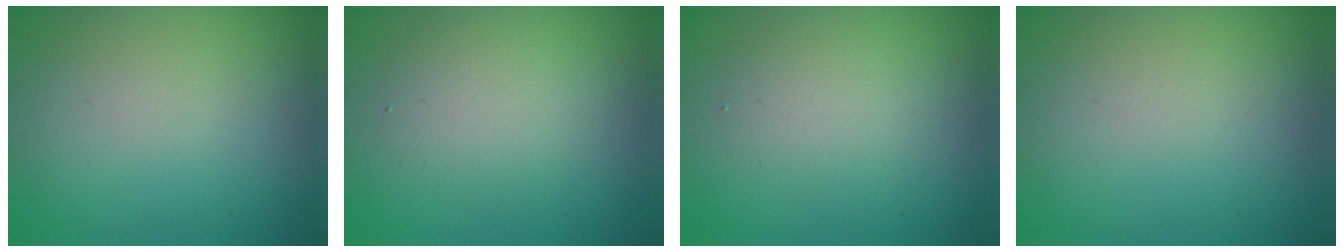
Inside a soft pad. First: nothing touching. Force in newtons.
{"total": 2.9, "press": 2.9, "slide": 0.2}
{"total": 2.3, "press": 2.3, "slide": 0.1}
{"total": 0.0}